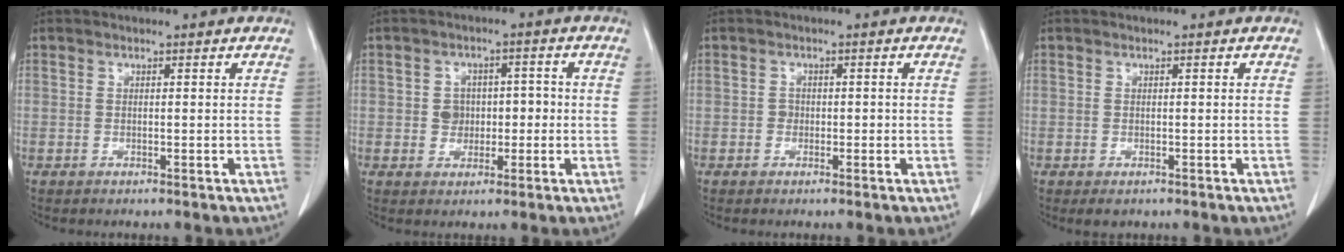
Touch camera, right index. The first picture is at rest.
{"total": 4.1, "force": [-0.4, 3.6, 1.9], "torque": [-0.022, 0.018, -0.004]}
{"total": 1.1, "force": [-0.3, 1.0, 0.4], "torque": [-0.005, 0.004, -0.005]}
{"total": 1.4, "force": [-0.8, 0.9, 0.6], "torque": [-0.008, 0.001, -0.004]}